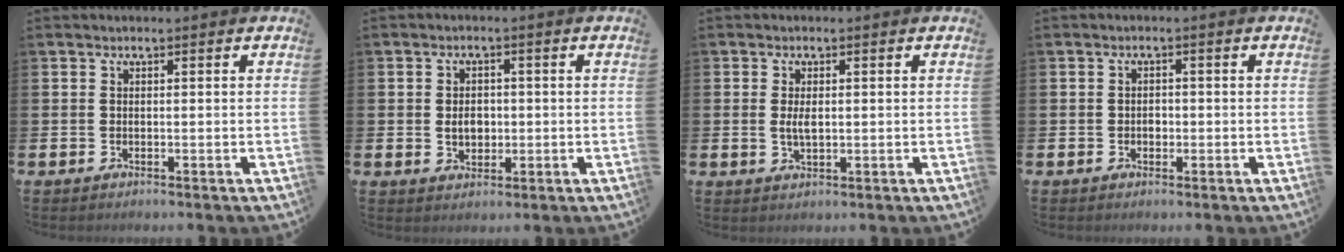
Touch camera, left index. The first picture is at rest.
{"total": 3.0, "force": [0.0, 2.3, 1.9], "torque": [-0.020, 0.000, -0.007]}
{"total": 2.4, "force": [0.3, 1.1, 2.1], "torque": [-0.029, -0.001, 0.001]}
{"total": 1.2, "force": [-0.1, 1.0, 0.6], "torque": [0.001, 0.001, -0.007]}